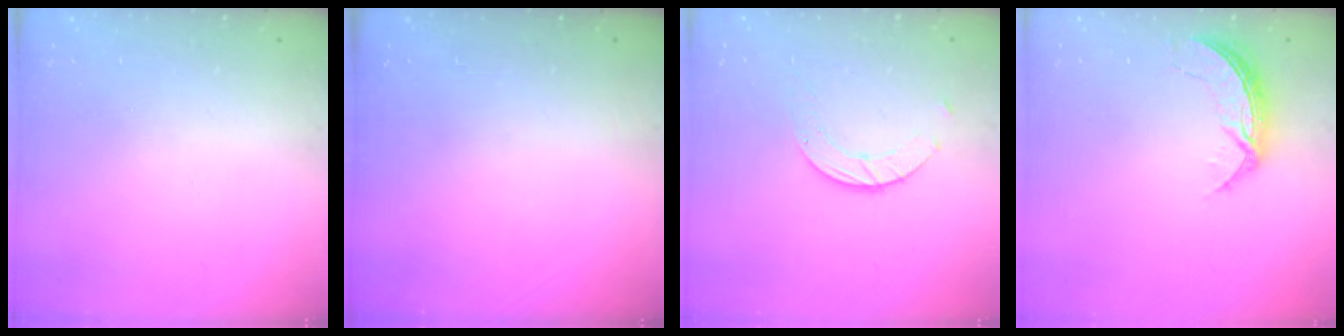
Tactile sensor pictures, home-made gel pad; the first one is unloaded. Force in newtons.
{"total": 0.0}
{"total": 4.5, "press": 4.5, "slide": 0.3}
{"total": 6.8, "press": 6.8, "slide": 0.7}